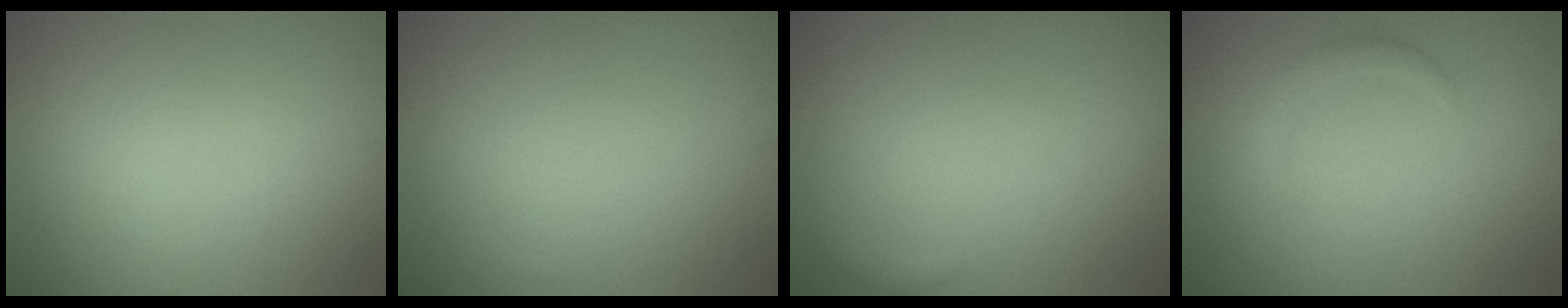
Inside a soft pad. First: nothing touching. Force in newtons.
{"total": 0.0}
{"total": 0.9, "press": 0.9, "slide": 0.1}
{"total": 1.3, "press": 1.3, "slide": 0.1}